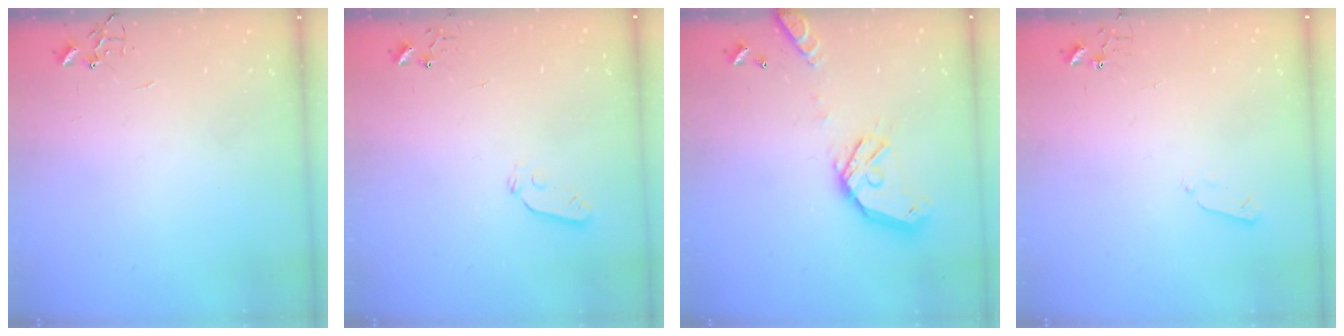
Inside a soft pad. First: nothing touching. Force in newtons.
{"total": 4.2, "press": 4.2, "slide": 0.5}
{"total": 16.2, "press": 16.0, "slide": 2.7}
{"total": 3.3, "press": 3.2, "slide": 0.6}